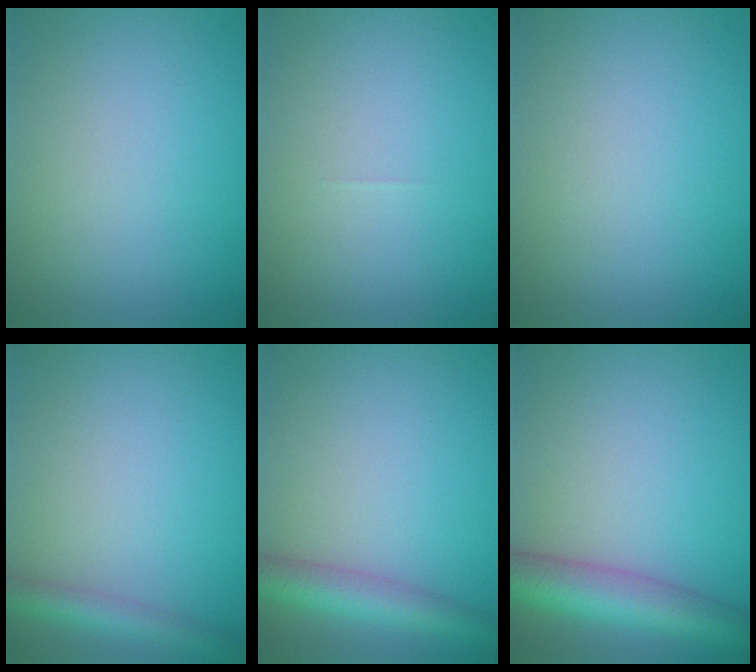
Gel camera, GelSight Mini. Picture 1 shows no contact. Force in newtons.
{"total": 0.0}
{"total": 0.0}
{"total": 2.7, "press": 2.7, "slide": 0.2}
{"total": 4.0, "press": 4.0, "slide": 0.2}
{"total": 6.0, "press": 6.0, "slide": 0.2}